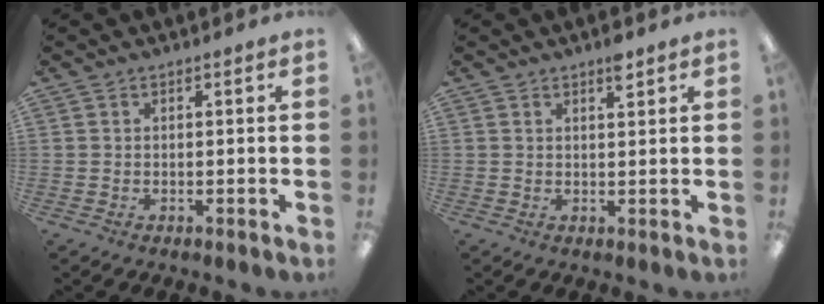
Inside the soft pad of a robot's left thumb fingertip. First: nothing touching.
{"total": 2.9, "force": [2.1, 0.7, 1.9], "torque": [-0.026, -0.005, 0.033]}